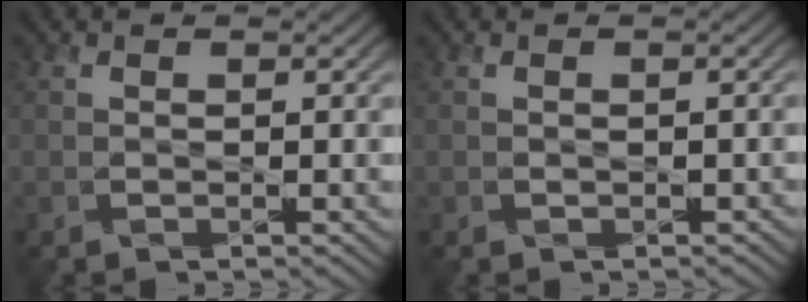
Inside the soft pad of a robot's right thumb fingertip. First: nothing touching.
{"total": 0.0}